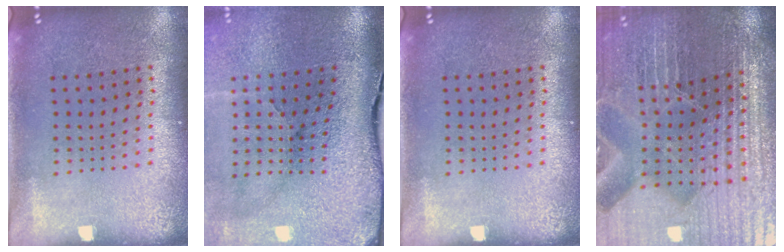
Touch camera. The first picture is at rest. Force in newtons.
{"total": 5.1, "press": 4.0, "slide": 3.2}
{"total": 0.0}
{"total": 5.1, "press": 4.9, "slide": 1.5}